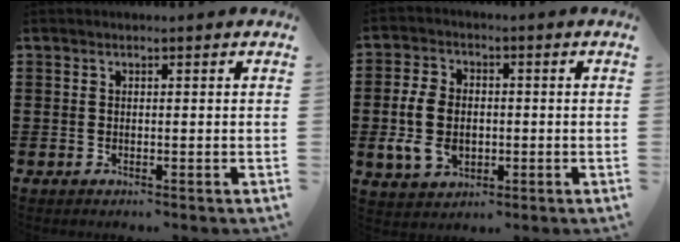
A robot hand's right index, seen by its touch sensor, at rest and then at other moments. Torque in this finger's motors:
{"motor_torque": [2.14, 0.00, 0.78, 0.20]}